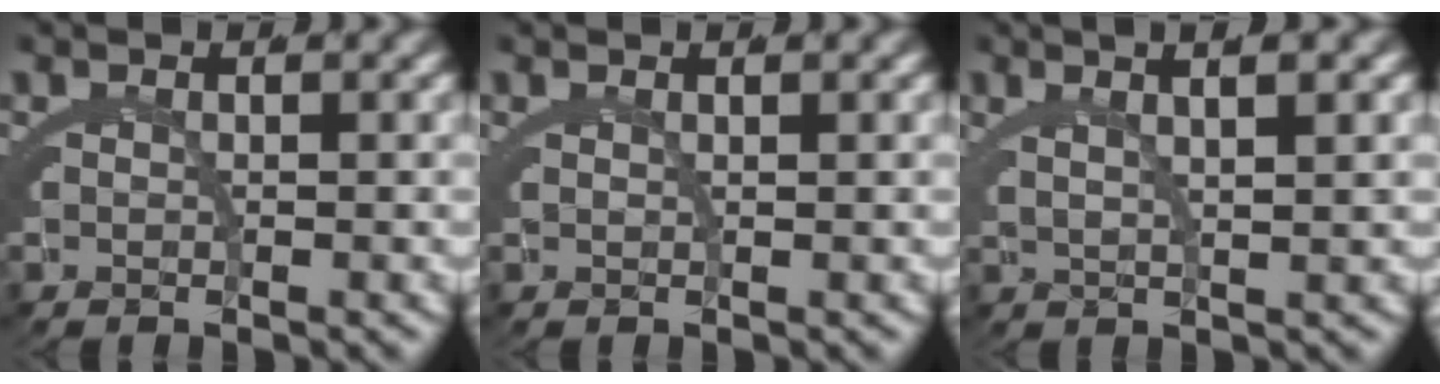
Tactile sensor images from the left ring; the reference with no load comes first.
{"total": 1.1, "force": [0.6, -0.8, 0.3], "torque": [-0.004, 0.000, 0.015]}
{"total": 5.1, "force": [3.3, 1.0, 3.7], "torque": [-0.044, 0.019, 0.049]}